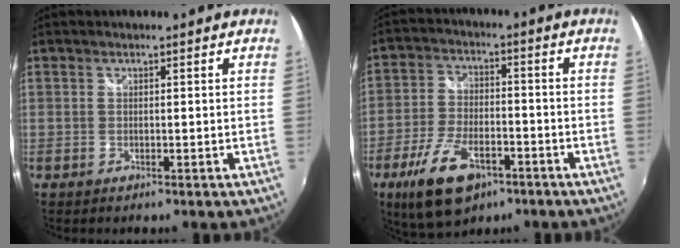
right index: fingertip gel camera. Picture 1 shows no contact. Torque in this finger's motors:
{"motor_torque": [1.10, -1.04, 0.61, 0.07]}